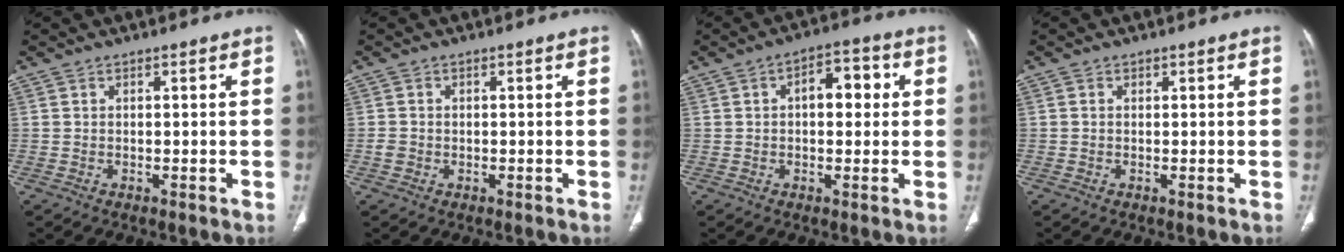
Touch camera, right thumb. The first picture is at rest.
{"total": 1.5, "force": [-0.3, 1.3, 0.6], "torque": [-0.007, 0.006, -0.006]}
{"total": 5.9, "force": [0.9, 3.4, 4.8], "torque": [-0.047, 0.016, 0.006]}
{"total": 0.0}